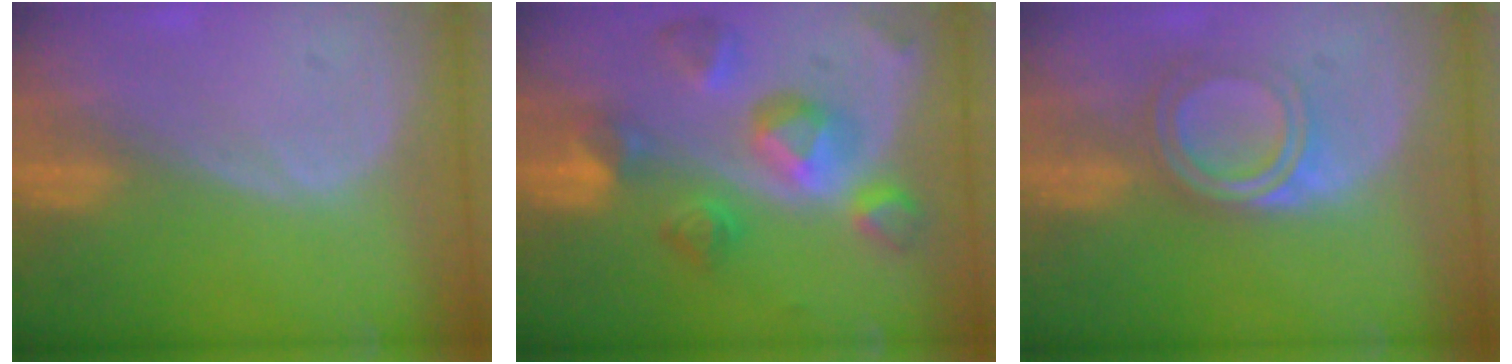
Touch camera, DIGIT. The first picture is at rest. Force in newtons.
{"total": 10.4, "press": 9.3, "slide": 4.7}
{"total": 5.3, "press": 5.0, "slide": 1.8}